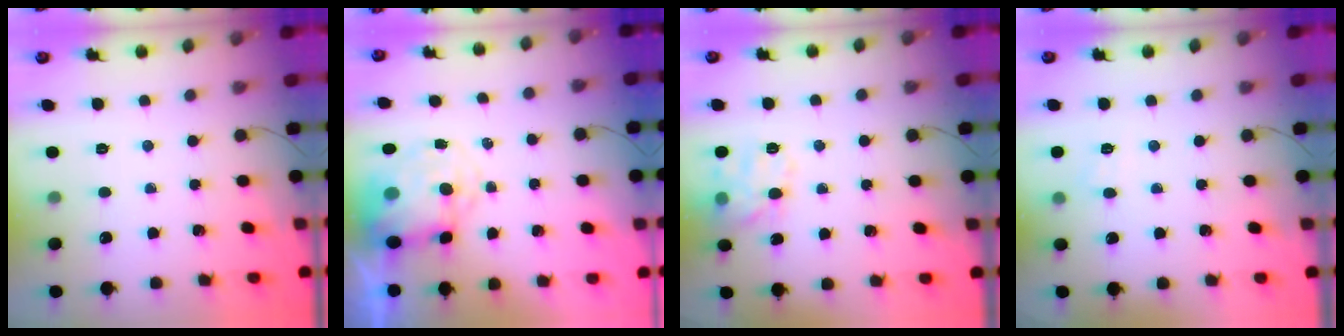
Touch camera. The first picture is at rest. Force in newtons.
{"total": 9.2, "press": 9.0, "slide": 2.3}
{"total": 9.4, "press": 9.4, "slide": 0.4}
{"total": 4.2, "press": 4.1, "slide": 1.1}